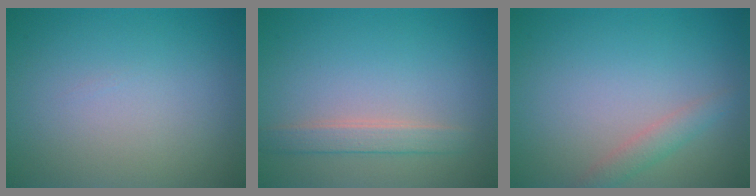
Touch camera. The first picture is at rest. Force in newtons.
{"total": 2.0, "press": 2.0, "slide": 0.2}
{"total": 1.6, "press": 1.6, "slide": 0.2}